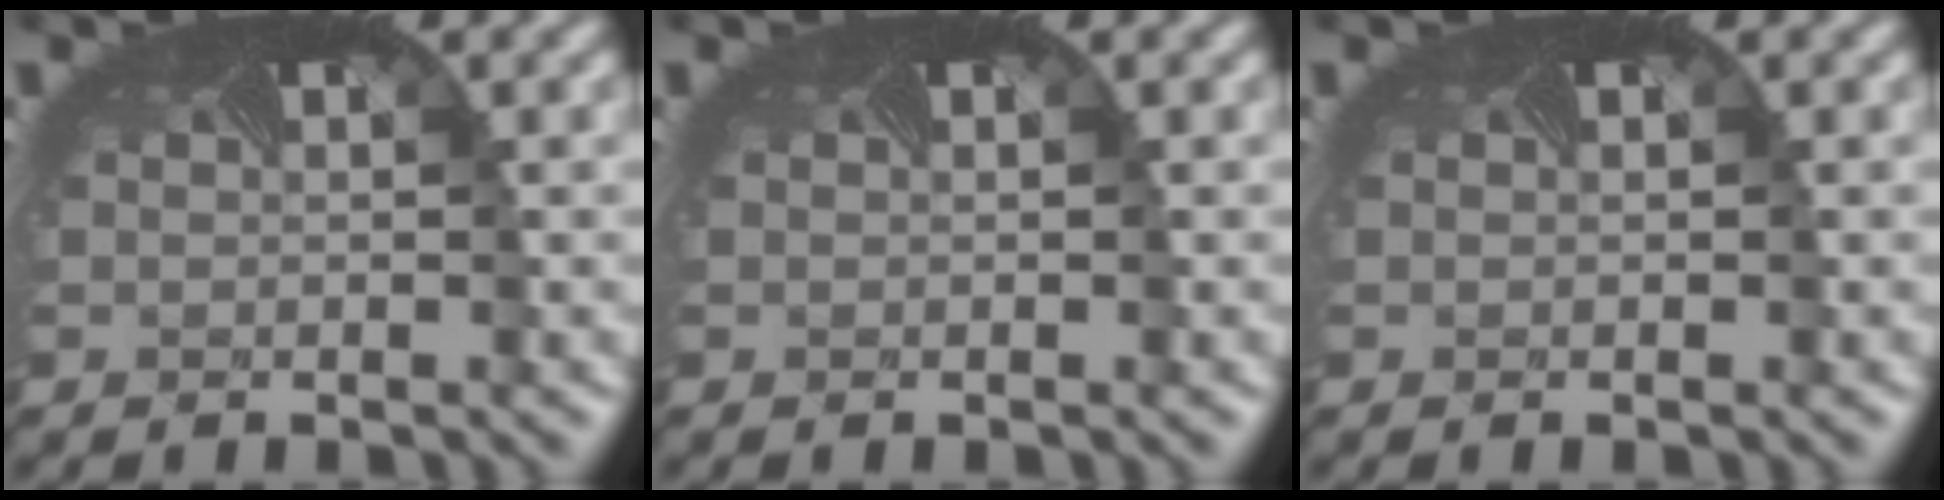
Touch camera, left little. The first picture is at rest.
{"total": 0.0}
{"total": 0.0}